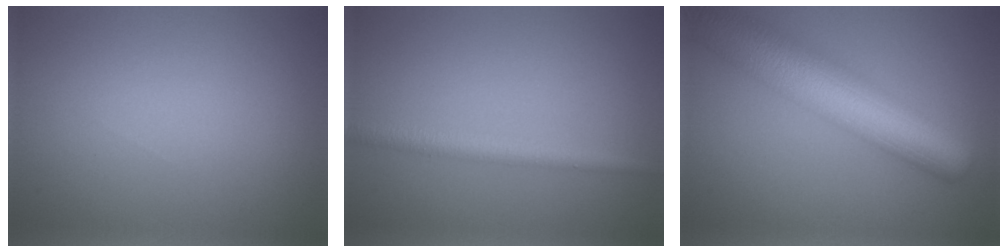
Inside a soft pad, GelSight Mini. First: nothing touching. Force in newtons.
{"total": 2.7, "press": 2.7, "slide": 0.0}
{"total": 11.3, "press": 11.3, "slide": 0.5}